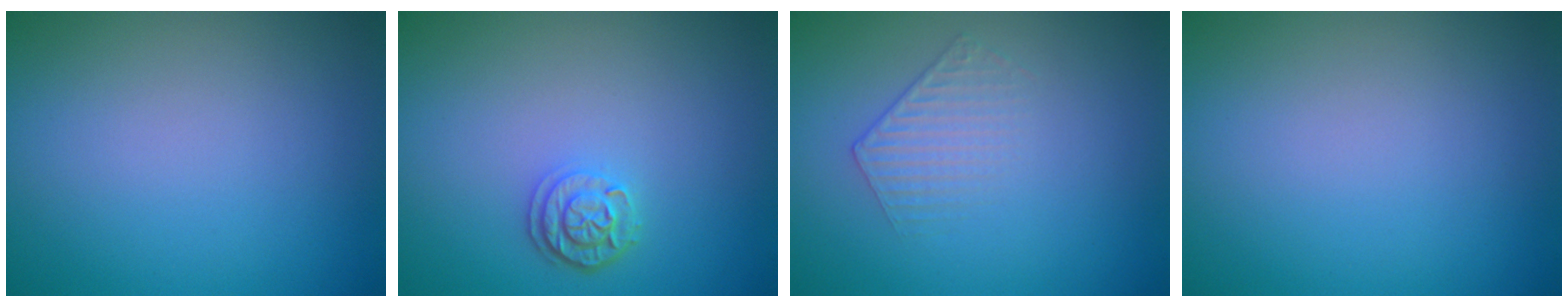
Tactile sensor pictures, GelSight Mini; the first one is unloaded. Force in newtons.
{"total": 2.2, "press": 1.9, "slide": 1.1}
{"total": 1.3, "press": 0.6, "slide": 1.2}
{"total": 0.0}